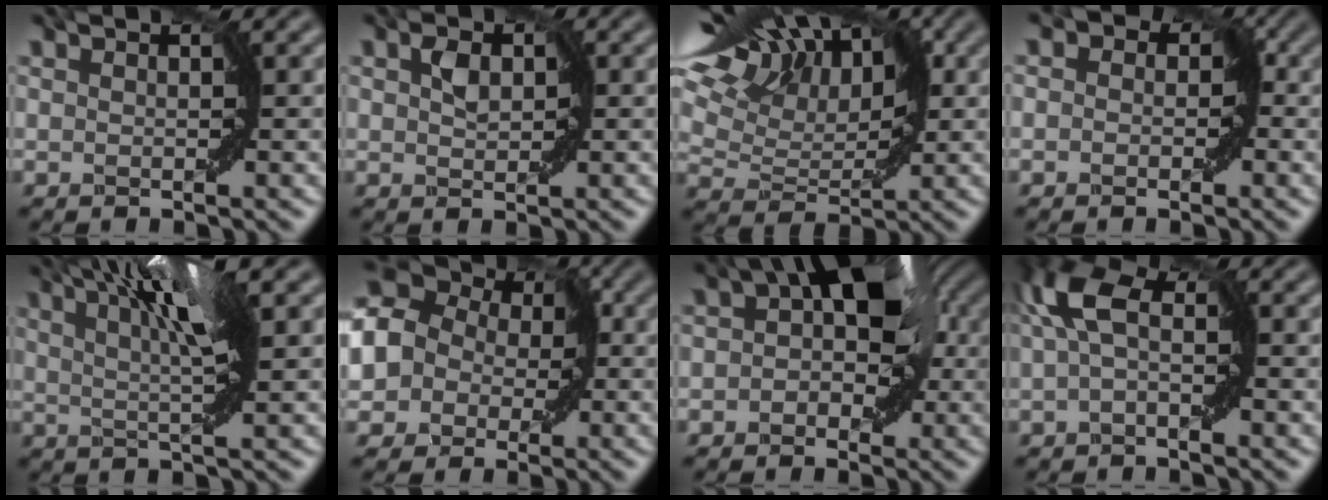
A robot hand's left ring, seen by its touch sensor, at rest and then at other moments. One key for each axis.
{"total": 1.6, "fx": 0.3, "fy": 1.3, "fz": 0.9, "tx": -0.013, "ty": 0.000, "tz": 0.010}
{"total": 12.9, "fx": 7.7, "fy": 6.7, "fz": 7.9, "tx": -0.160, "ty": 0.049, "tz": 0.116}
{"total": 2.5, "fx": 0.2, "fy": 2.1, "fz": 1.2, "tx": 0.023, "ty": 0.010, "tz": -0.021}
{"total": 5.6, "fx": 2.4, "fy": 1.1, "fz": 4.9, "tx": -0.065, "ty": 0.002, "tz": 0.042}
{"total": 9.5, "fx": 1.1, "fy": 8.6, "fz": 3.9, "tx": -0.072, "ty": 0.030, "tz": -0.023}
{"total": 6.6, "fx": 1.5, "fy": 4.2, "fz": 4.8, "tx": -0.033, "ty": 0.020, "tz": 0.007}
{"total": 4.2, "fx": 0.5, "fy": 2.1, "fz": 3.5, "tx": -0.073, "ty": 0.016, "tz": -0.001}